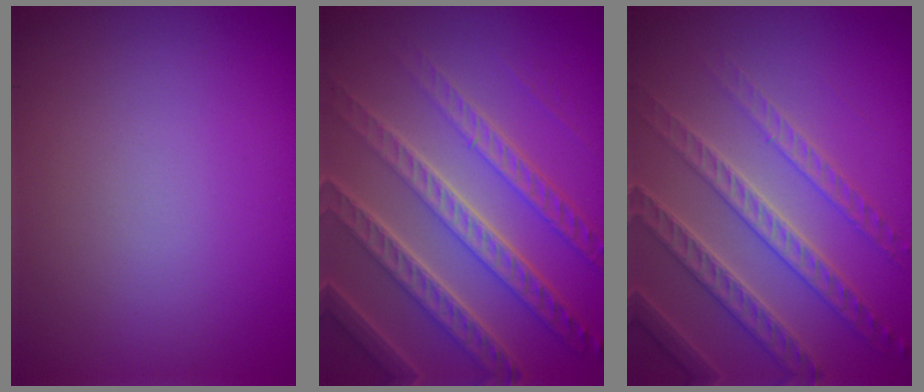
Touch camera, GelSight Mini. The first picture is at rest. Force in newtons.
{"total": 8.0, "press": 5.4, "slide": 5.8}
{"total": 4.2, "press": 4.1, "slide": 0.9}